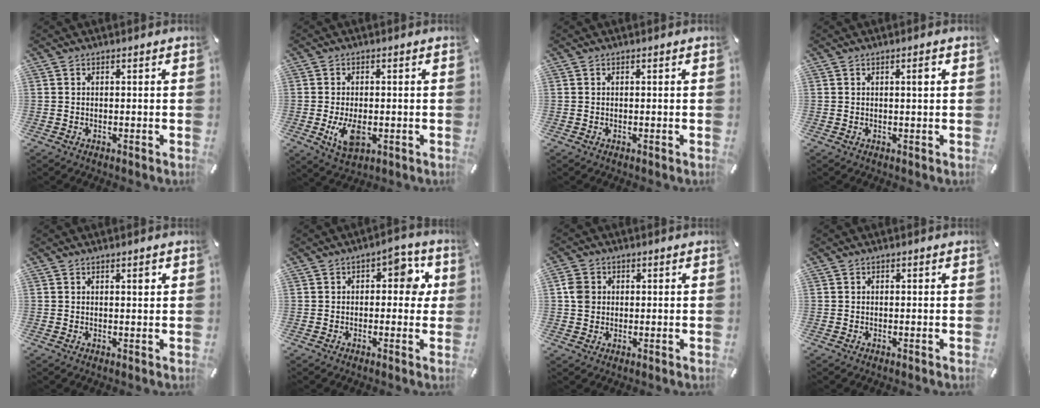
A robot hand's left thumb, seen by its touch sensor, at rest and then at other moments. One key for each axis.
{"total": 6.6, "fx": -1.1, "fy": 3.8, "fz": 5.3, "tx": -0.114, "ty": -0.007, "tz": -0.022}
{"total": 0.0}
{"total": 2.0, "fx": 0.6, "fy": 0.4, "fz": 1.8, "tx": -0.028, "ty": 0.000, "tz": 0.006}
{"total": 1.7, "fx": 0.8, "fy": 0.6, "fz": 1.3, "tx": -0.018, "ty": -0.001, "tz": 0.011}
{"total": 7.1, "fx": 1.3, "fy": 4.3, "fz": 5.6, "tx": -0.054, "ty": -0.002, "tz": 0.011}
{"total": 4.0, "fx": 0.6, "fy": 3.7, "fz": 1.3, "tx": -0.023, "ty": 0.004, "tz": 0.010}
{"total": 0.0}